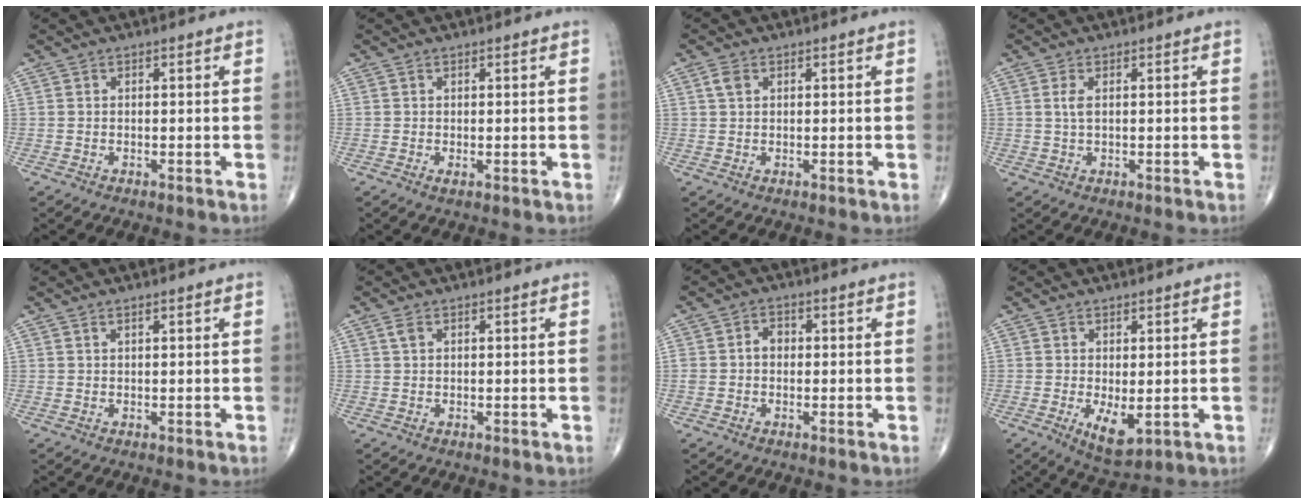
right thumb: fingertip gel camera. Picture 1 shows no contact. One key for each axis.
{"total": 0.7, "fx": 0.0, "fy": 0.3, "fz": 0.6, "tx": -0.010, "ty": -0.003, "tz": 0.001}
{"total": 2.0, "fx": 0.8, "fy": 1.3, "fz": 1.3, "tx": -0.026, "ty": 0.006, "tz": 0.017}
{"total": 2.0, "fx": 0.5, "fy": 0.8, "fz": 1.7, "tx": -0.041, "ty": 0.004, "tz": 0.014}
{"total": 0.6, "fx": 0.5, "fy": 0.1, "fz": 0.4, "tx": -0.009, "ty": 0.000, "tz": 0.010}
{"total": 1.2, "fx": 0.6, "fy": 0.7, "fz": 0.9, "tx": -0.021, "ty": 0.008, "tz": 0.013}
{"total": 2.7, "fx": 0.0, "fy": 2.1, "fz": 1.7, "tx": -0.025, "ty": 0.011, "tz": -0.002}
{"total": 5.5, "fx": -0.8, "fy": 2.4, "fz": 4.9, "tx": -0.076, "ty": -0.017, "tz": -0.001}